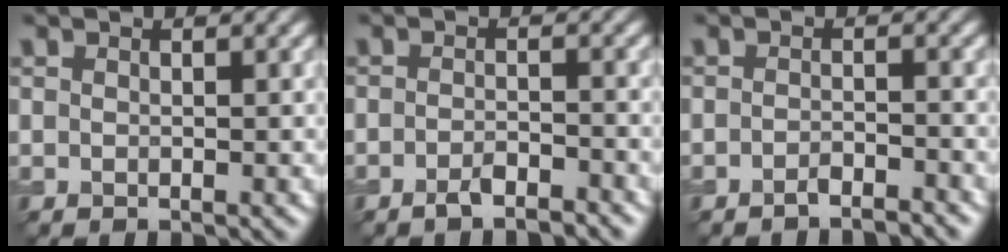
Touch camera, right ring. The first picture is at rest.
{"total": 2.1, "force": [-1.7, 0.5, 1.2], "torque": [-0.021, 0.003, -0.032]}
{"total": 1.9, "force": [-1.7, 0.3, 0.8], "torque": [-0.008, 0.003, -0.030]}